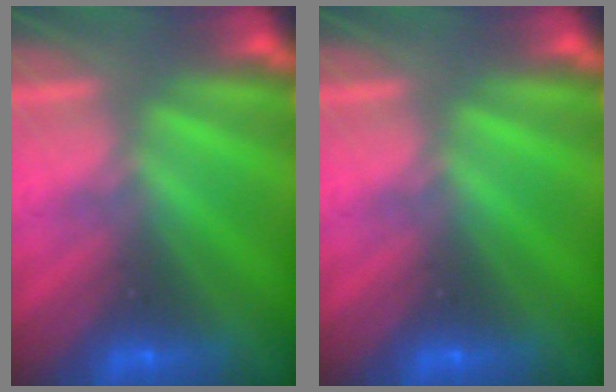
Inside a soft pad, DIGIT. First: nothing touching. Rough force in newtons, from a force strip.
{"total": 0.0}